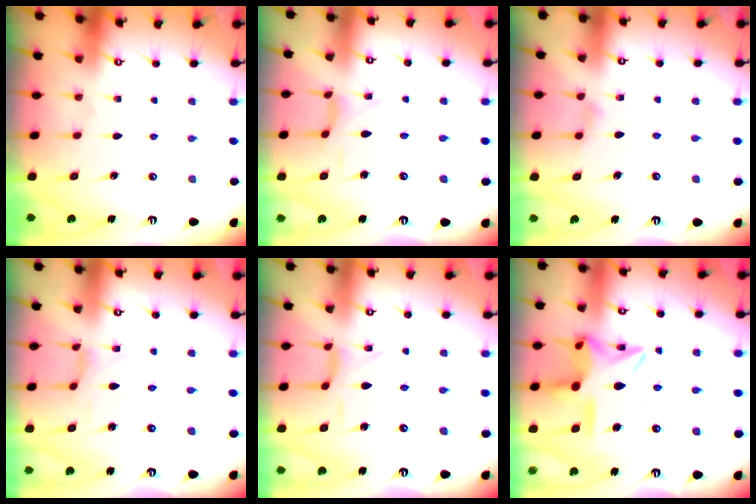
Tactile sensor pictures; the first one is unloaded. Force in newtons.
{"total": 1.7, "press": 1.6, "slide": 0.4}
{"total": 2.5, "press": 2.5, "slide": 0.4}
{"total": 0.0}
{"total": 2.9, "press": 2.8, "slide": 0.7}
{"total": 16.2, "press": 16.2, "slide": 1.2}